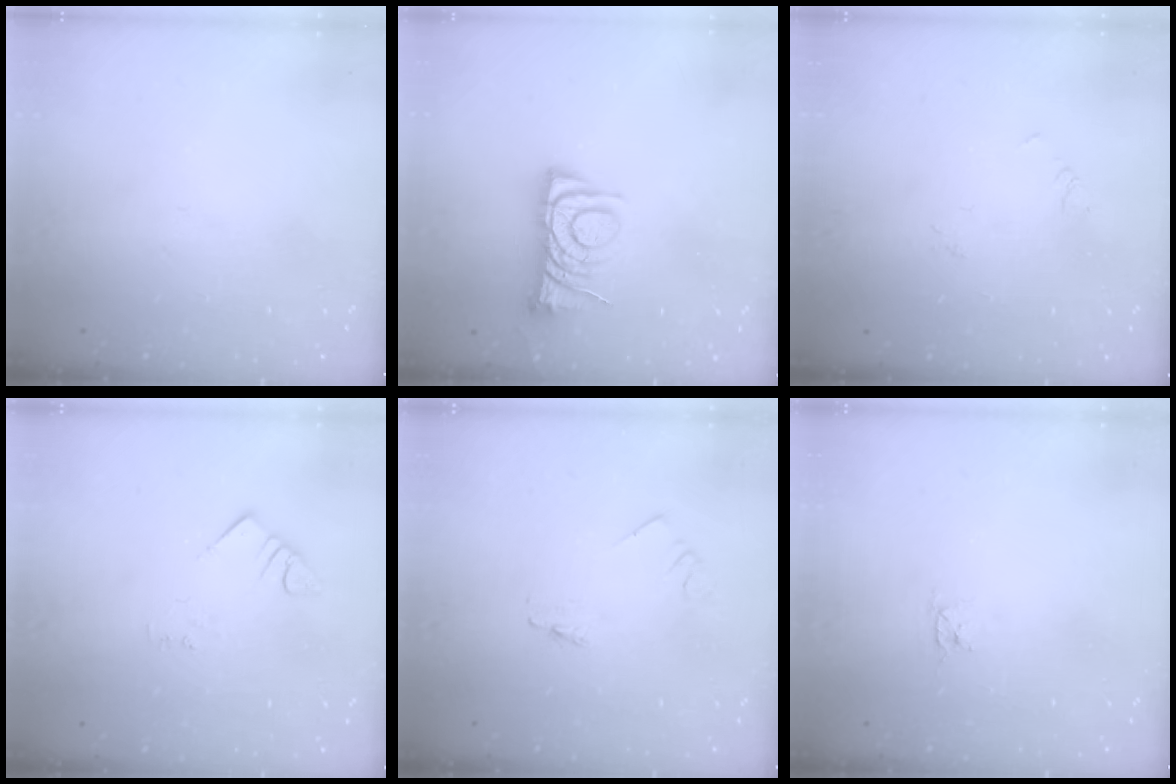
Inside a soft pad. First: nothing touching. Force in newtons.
{"total": 7.2, "press": 7.1, "slide": 0.9}
{"total": 2.9, "press": 2.9, "slide": 0.3}
{"total": 2.5, "press": 2.4, "slide": 0.4}
{"total": 0.0}
{"total": 2.8, "press": 2.8, "slide": 0.4}